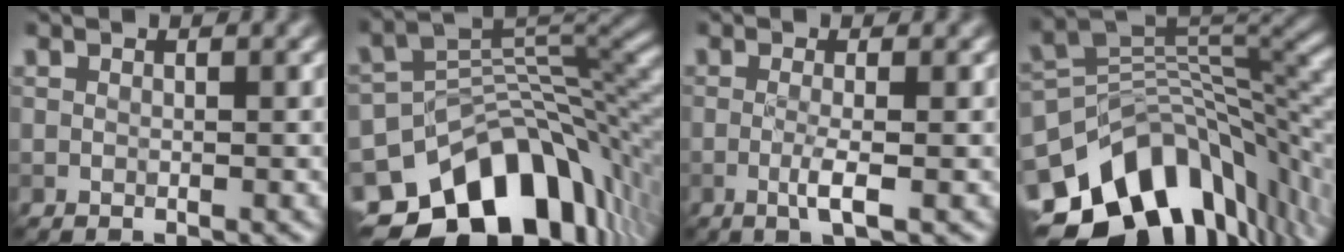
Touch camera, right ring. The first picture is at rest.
{"total": 13.6, "force": [-7.0, 8.2, 8.2], "torque": [-0.136, 0.001, -0.111]}
{"total": 2.5, "force": [-0.5, 0.5, 2.4], "torque": [-0.044, -0.005, -0.015]}
{"total": 13.6, "force": [-5.6, 8.5, 9.0], "torque": [-0.168, 0.000, -0.088]}